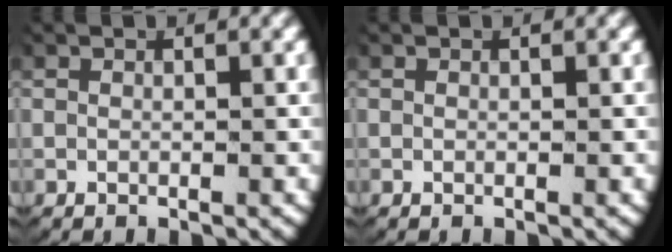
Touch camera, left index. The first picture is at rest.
{"total": 0.0}